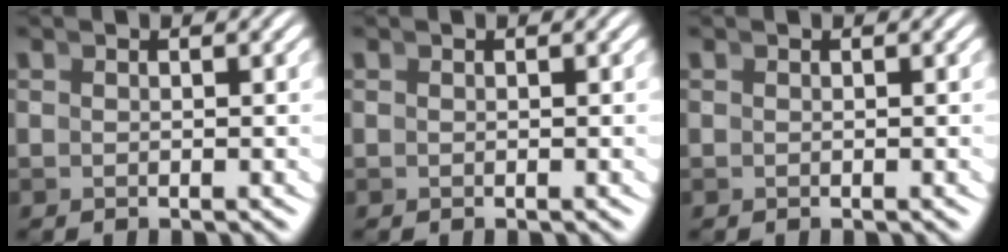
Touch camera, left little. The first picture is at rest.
{"total": 0.0}
{"total": 0.0}